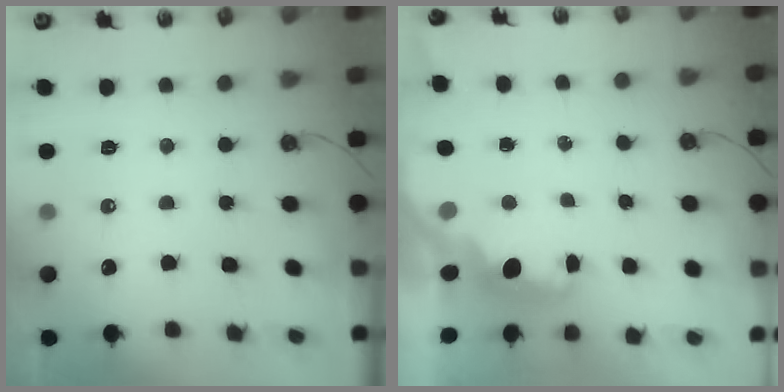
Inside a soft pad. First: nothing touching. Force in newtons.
{"total": 1.5, "press": 1.3, "slide": 0.7}